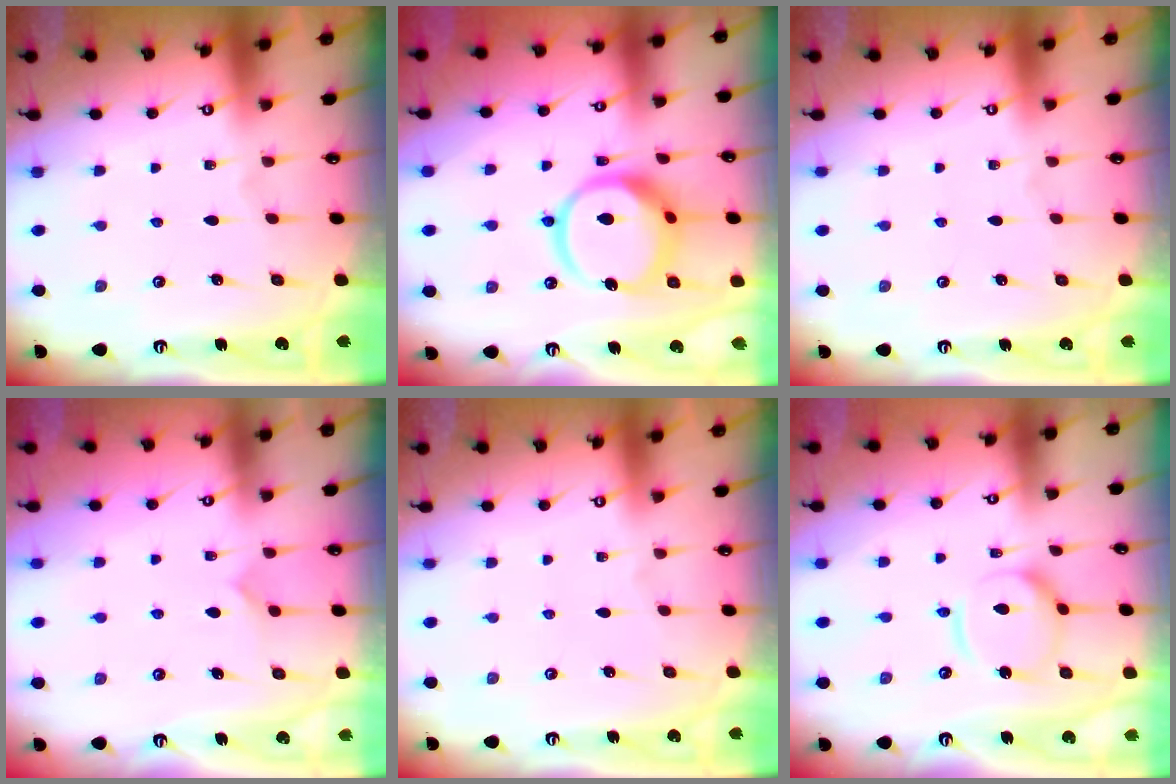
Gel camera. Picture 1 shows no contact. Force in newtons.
{"total": 14.7, "press": 14.6, "slide": 1.9}
{"total": 0.0}
{"total": 5.6, "press": 5.6, "slide": 0.4}
{"total": 0.0}
{"total": 12.7, "press": 12.7, "slide": 1.2}